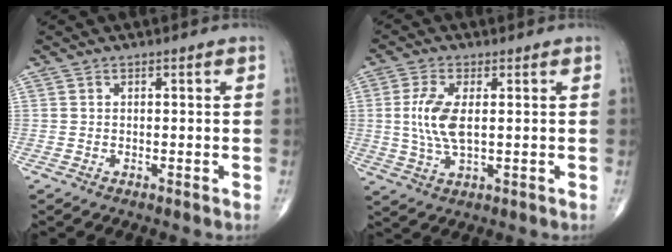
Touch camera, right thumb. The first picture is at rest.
{"total": 7.8, "force": [0.7, 3.4, 7.0], "torque": [-0.162, -0.008, 0.016]}